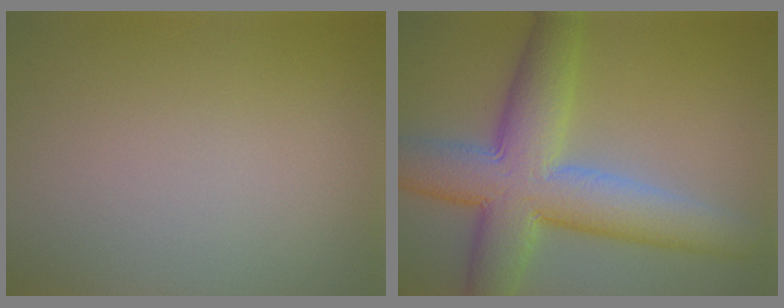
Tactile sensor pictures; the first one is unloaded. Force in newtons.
{"total": 9.9, "press": 9.9, "slide": 0.3}